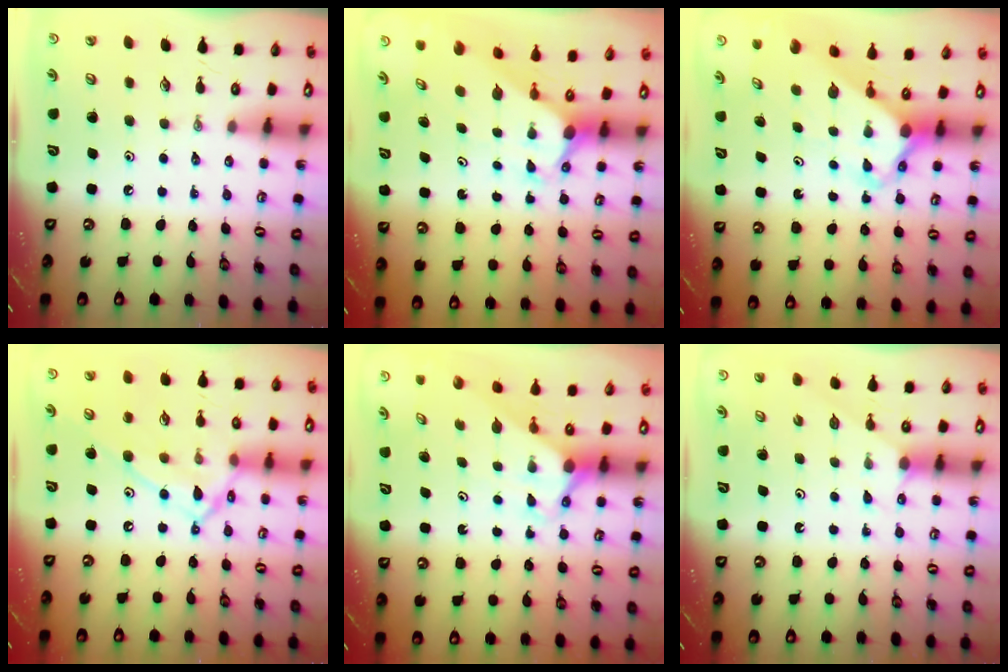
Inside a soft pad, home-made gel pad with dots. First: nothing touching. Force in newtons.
{"total": 2.5, "press": 2.5, "slide": 0.1}
{"total": 3.1, "press": 3.1, "slide": 0.2}
{"total": 14.3, "press": 14.2, "slide": 0.9}
{"total": 2.8, "press": 2.8, "slide": 0.0}
{"total": 3.4, "press": 3.4, "slide": 0.3}